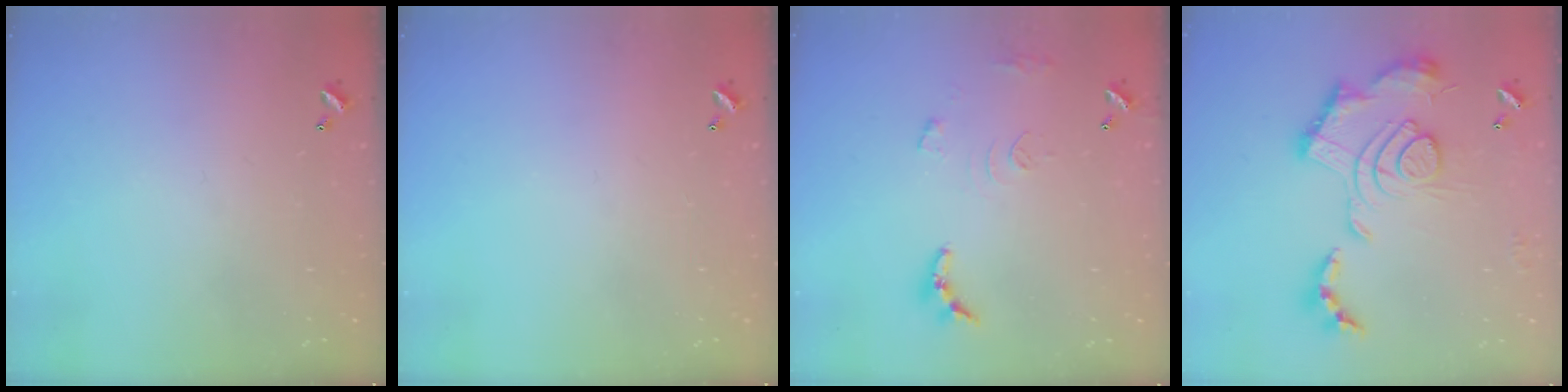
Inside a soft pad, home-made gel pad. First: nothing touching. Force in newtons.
{"total": 0.0}
{"total": 10.1, "press": 10.0, "slide": 0.8}
{"total": 2.4, "press": 1.9, "slide": 1.5}